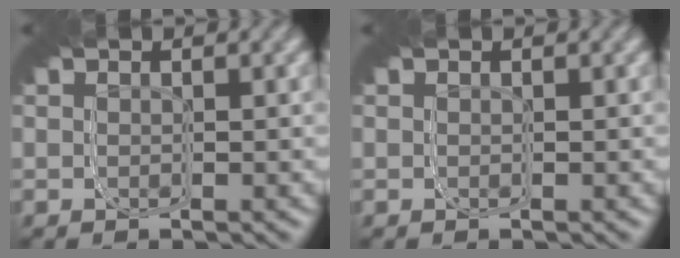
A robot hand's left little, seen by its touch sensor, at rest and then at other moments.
{"total": 0.0}